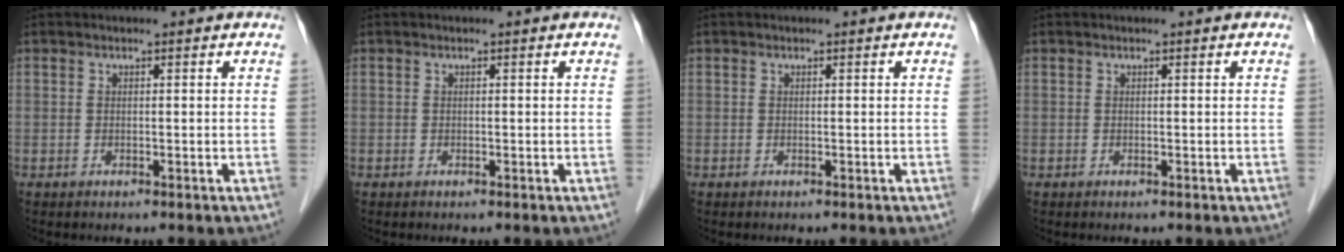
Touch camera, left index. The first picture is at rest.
{"total": 0.0}
{"total": 0.0}
{"total": 0.0}